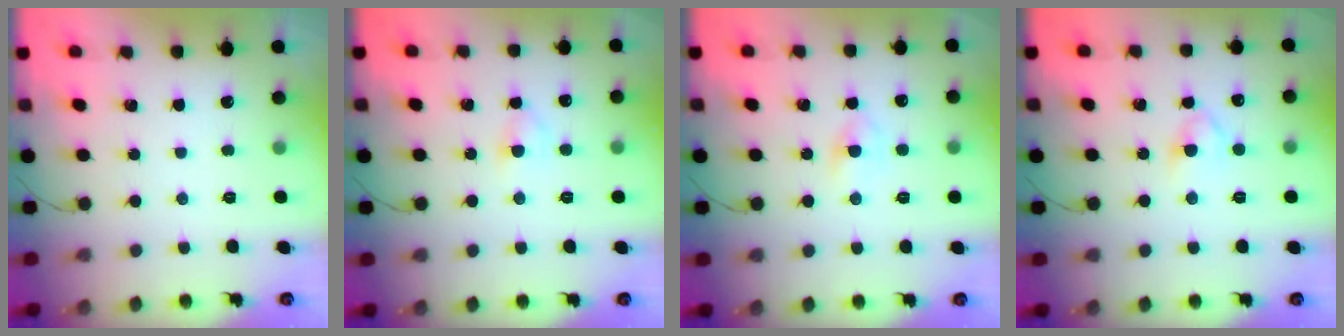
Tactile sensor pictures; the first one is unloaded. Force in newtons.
{"total": 3.9, "press": 3.6, "slide": 1.4}
{"total": 3.7, "press": 3.6, "slide": 1.0}
{"total": 4.2, "press": 4.0, "slide": 1.3}